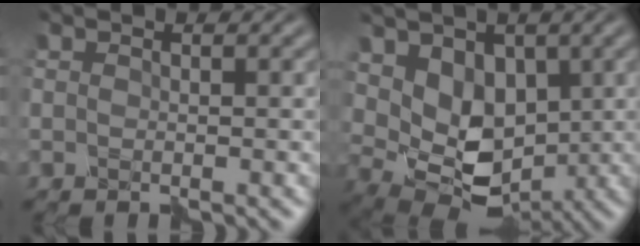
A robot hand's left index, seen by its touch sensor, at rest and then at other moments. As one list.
[{"total": 6.7, "force": [0.3, 4.7, 4.7], "torque": [-0.086, -0.017, 0.010]}]